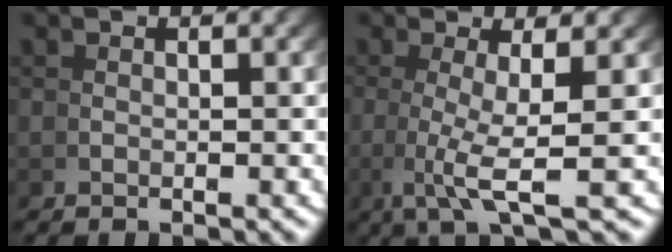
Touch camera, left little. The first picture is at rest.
{"total": 4.5, "force": [0.1, 0.6, 4.5], "torque": [-0.103, -0.020, 0.011]}